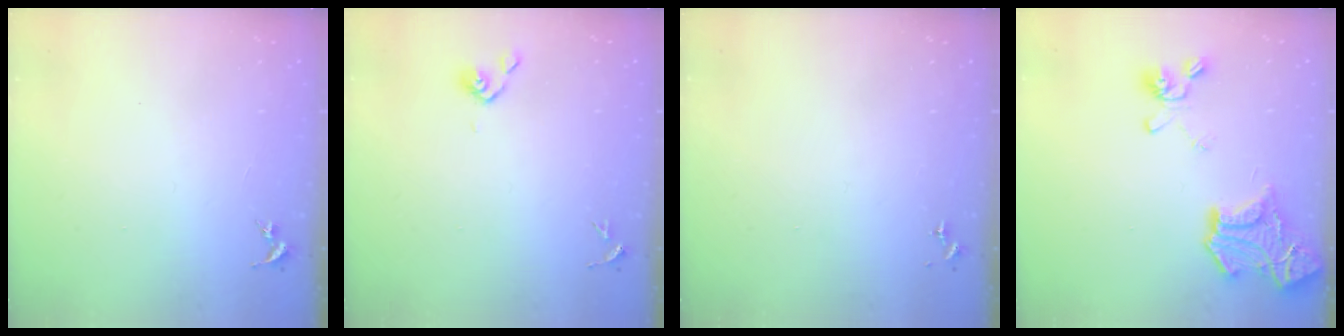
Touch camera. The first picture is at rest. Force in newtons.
{"total": 4.3, "press": 4.1, "slide": 1.3}
{"total": 0.0}
{"total": 19.7, "press": 19.6, "slide": 1.9}